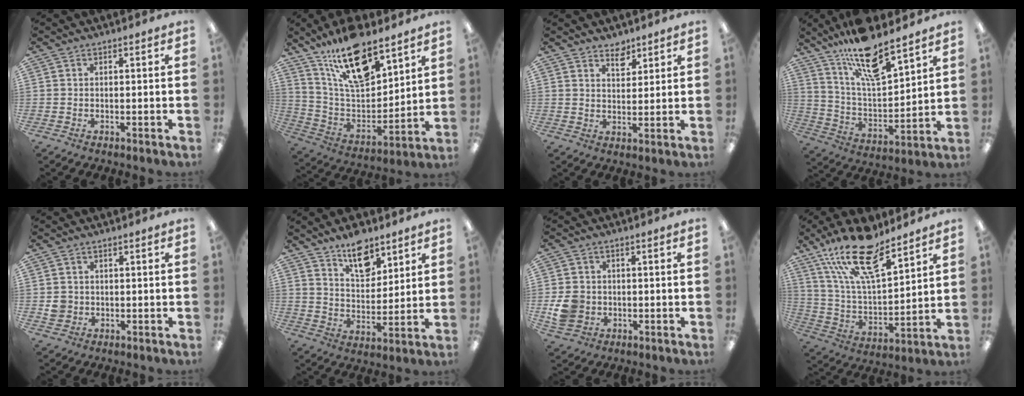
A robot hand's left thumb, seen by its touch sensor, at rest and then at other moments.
{"total": 19.4, "force": [13.8, 7.6, 11.4], "torque": [-0.208, -0.074, 0.241]}
{"total": 4.6, "force": [3.8, 2.1, 1.3], "torque": [-0.002, -0.027, 0.066]}
{"total": 16.9, "force": [13.1, 4.7, 9.5], "torque": [-0.172, -0.076, 0.223]}
{"total": 2.9, "force": [0.1, 2.8, 0.8], "torque": [-0.008, 0.002, 0.001]}
{"total": 11.3, "force": [8.4, 5.7, 4.9], "torque": [-0.066, -0.048, 0.150]}
{"total": 6.6, "force": [-1.1, 5.9, 2.8], "torque": [-0.064, 0.011, -0.016]}
{"total": 20.6, "force": [14.3, 7.4, 12.9], "torque": [-0.245, -0.080, 0.250]}